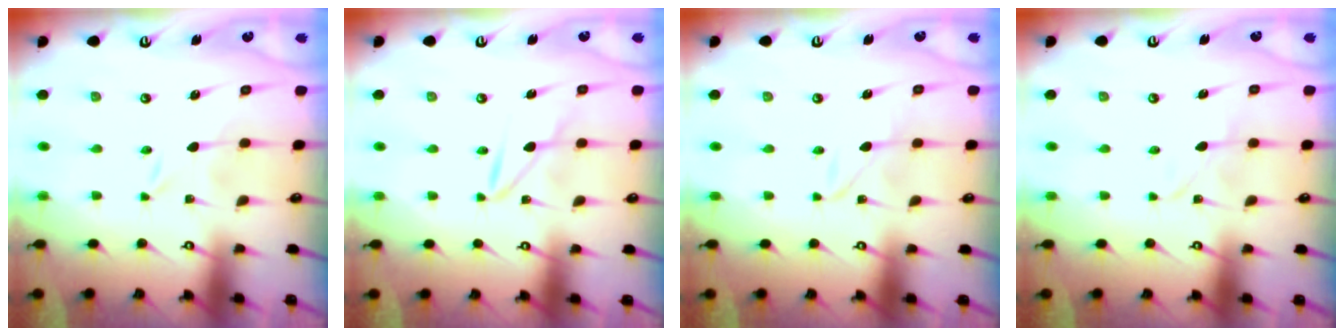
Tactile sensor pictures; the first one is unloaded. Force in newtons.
{"total": 2.5, "press": 2.5, "slide": 0.3}
{"total": 1.5, "press": 1.5, "slide": 0.2}
{"total": 2.2, "press": 2.2, "slide": 0.2}